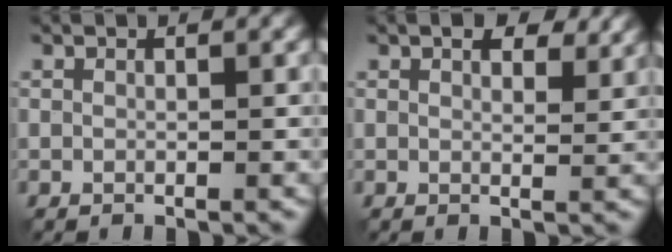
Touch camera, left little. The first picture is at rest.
{"total": 3.2, "force": [2.1, 1.5, 1.9], "torque": [-0.029, 0.000, 0.033]}